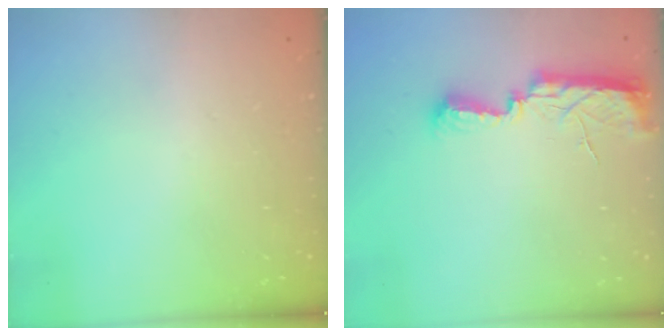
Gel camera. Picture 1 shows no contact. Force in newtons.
{"total": 10.0, "press": 8.9, "slide": 4.5}